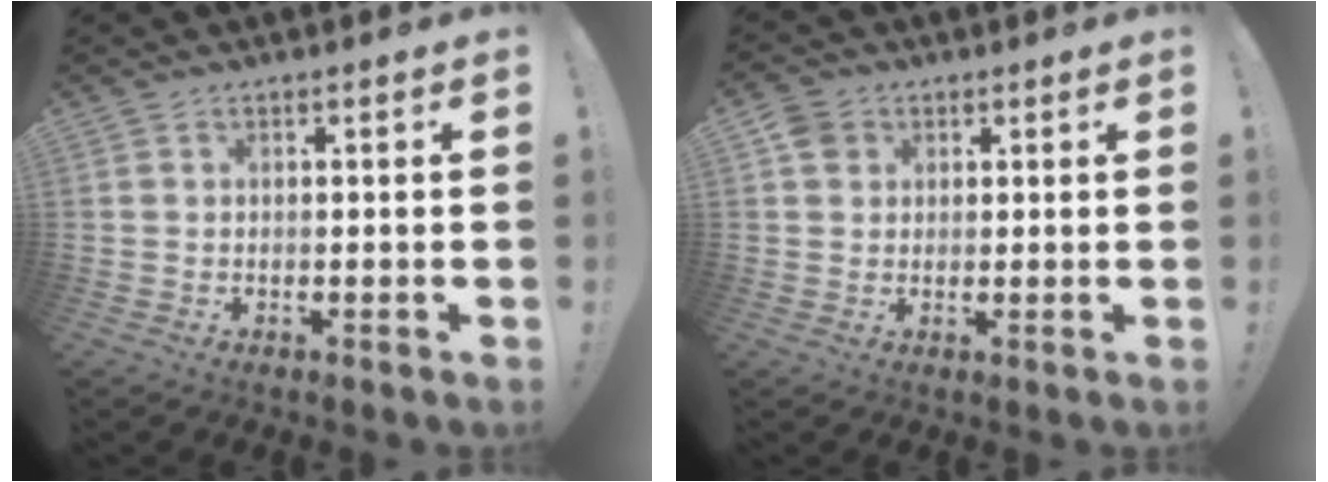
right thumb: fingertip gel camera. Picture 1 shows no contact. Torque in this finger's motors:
{"motor_torque": [0.44, 0.56, 0.31, 0.02, -0.05]}